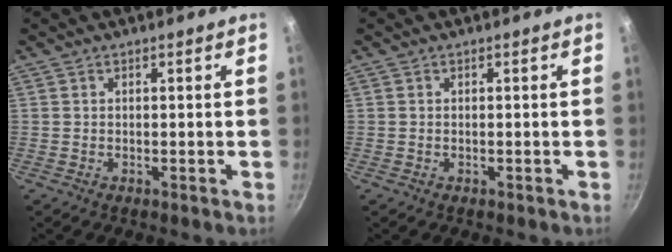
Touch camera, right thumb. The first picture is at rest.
{"total": 0.0}